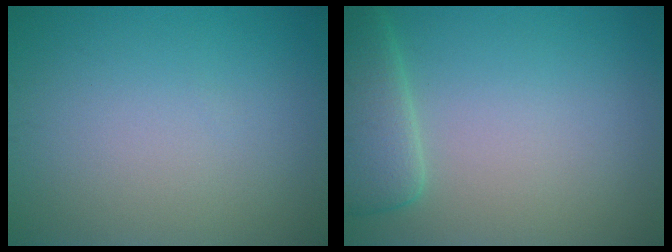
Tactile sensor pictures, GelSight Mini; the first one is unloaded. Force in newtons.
{"total": 4.2, "press": 4.1, "slide": 0.4}